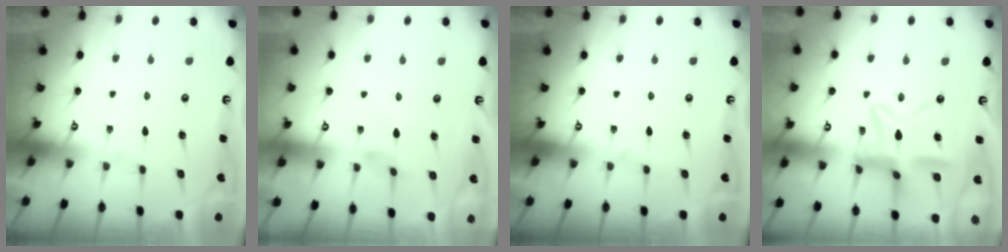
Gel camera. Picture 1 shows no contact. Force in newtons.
{"total": 0.5, "press": 0.5, "slide": 0.2}
{"total": 0.0}
{"total": 12.7, "press": 12.6, "slide": 1.1}